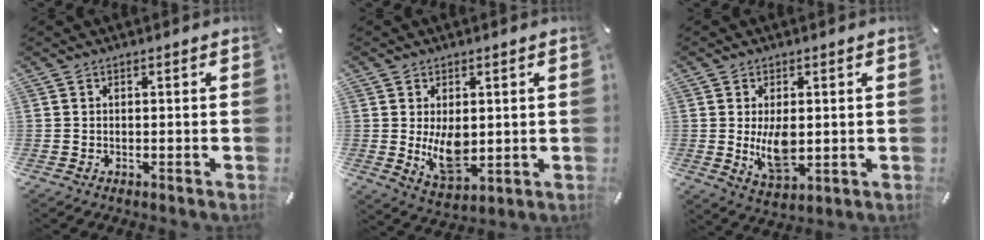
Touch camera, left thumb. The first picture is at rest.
{"total": 9.0, "force": [0.5, 5.4, 7.2], "torque": [-0.128, -0.012, 0.011]}
{"total": 8.0, "force": [0.3, 4.4, 6.7], "torque": [-0.131, -0.013, -0.002]}